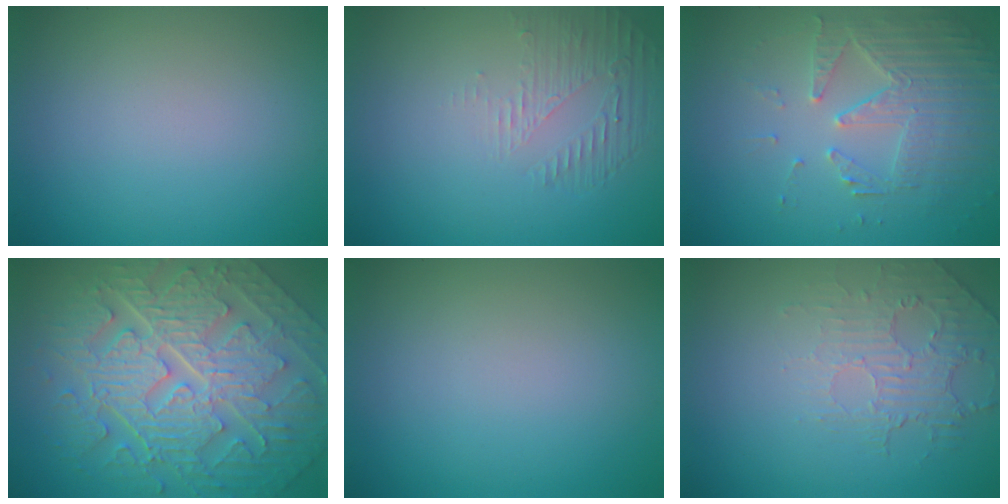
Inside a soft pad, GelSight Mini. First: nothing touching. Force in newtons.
{"total": 1.7, "press": 0.6, "slide": 1.6}
{"total": 3.9, "press": 3.6, "slide": 1.6}
{"total": 10.9, "press": 7.4, "slide": 8.0}
{"total": 0.0}
{"total": 2.1, "press": 1.2, "slide": 1.7}